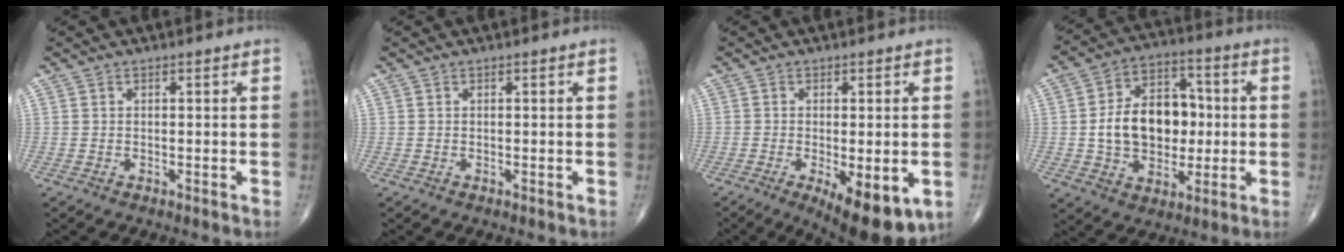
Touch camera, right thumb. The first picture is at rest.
{"total": 0.0}
{"total": 12.1, "force": [-4.5, 4.6, 10.3], "torque": [-0.140, -0.018, -0.057]}
{"total": 15.8, "force": [-0.1, 11.2, 11.1], "torque": [-0.146, 0.025, 0.003]}